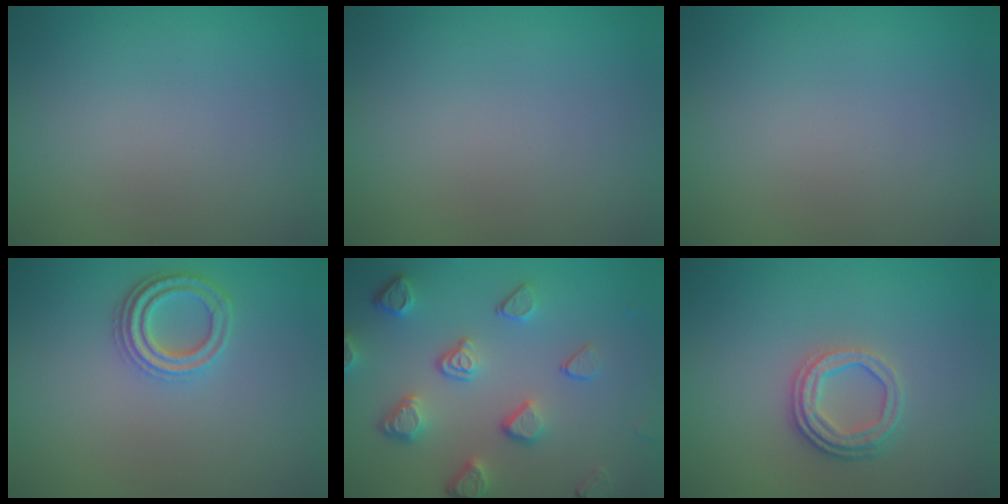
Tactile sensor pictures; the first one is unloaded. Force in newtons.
{"total": 0.0}
{"total": 0.0}
{"total": 3.0, "press": 2.6, "slide": 1.6}
{"total": 5.1, "press": 3.9, "slide": 3.2}
{"total": 3.3, "press": 2.6, "slide": 2.1}